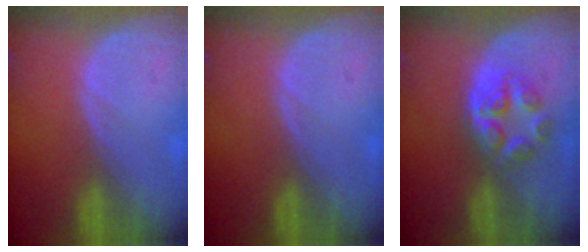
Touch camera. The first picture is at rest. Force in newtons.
{"total": 0.0}
{"total": 5.9, "press": 5.1, "slide": 2.9}